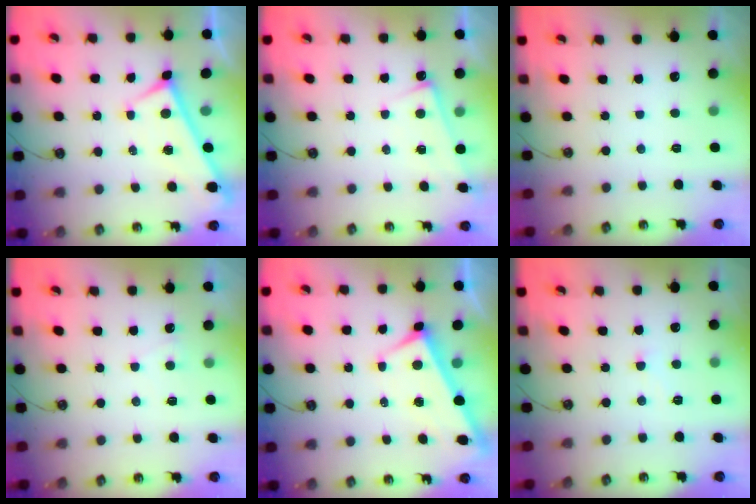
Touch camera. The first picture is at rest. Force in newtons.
{"total": 1.9, "press": 1.8, "slide": 0.4}
{"total": 0.0}
{"total": 1.9, "press": 1.9, "slide": 0.4}
{"total": 3.3, "press": 3.3, "slide": 0.5}
{"total": 2.0, "press": 2.0, "slide": 0.5}